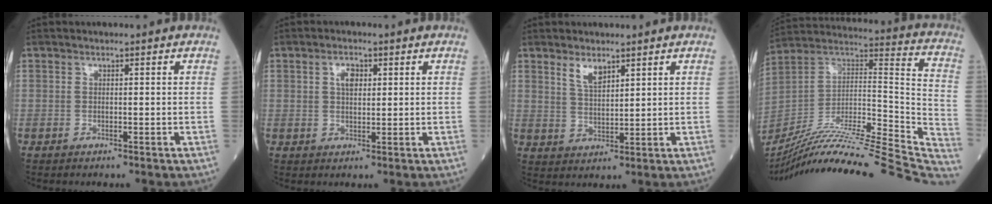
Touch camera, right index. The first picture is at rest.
{"total": 2.9, "force": [1.0, 1.5, 2.2], "torque": [-0.040, 0.004, 0.016]}
{"total": 3.7, "force": [2.5, 1.2, 2.4], "torque": [-0.047, -0.003, 0.053]}
{"total": 39.7, "force": [-34.4, 1.9, 19.7], "torque": [-0.227, -0.051, -0.503]}